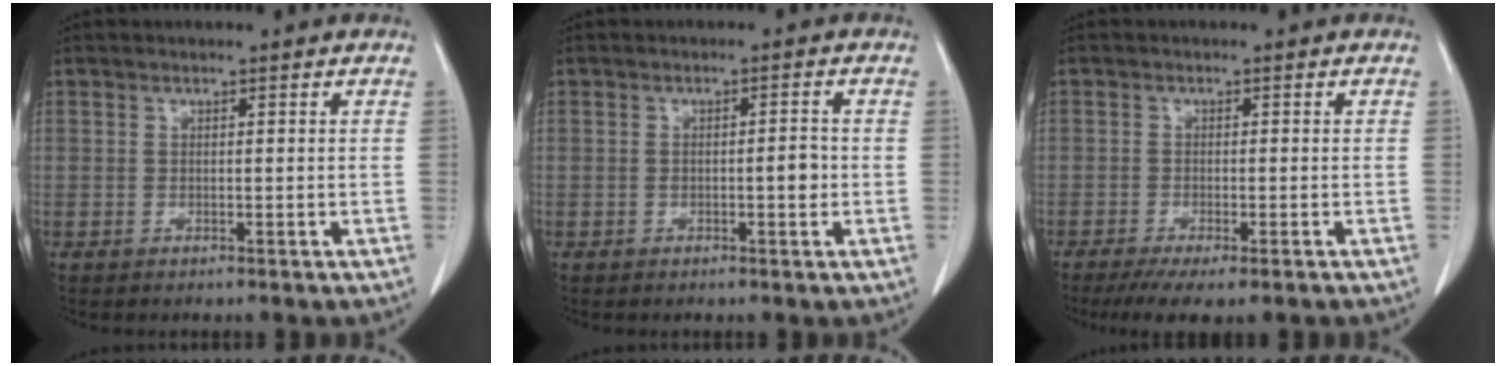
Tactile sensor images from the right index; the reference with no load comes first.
{"total": 2.3, "force": [-0.4, 0.6, 2.2], "torque": [-0.037, 0.002, -0.006]}
{"total": 6.6, "force": [-4.9, 1.0, 4.3], "torque": [-0.062, -0.016, -0.074]}